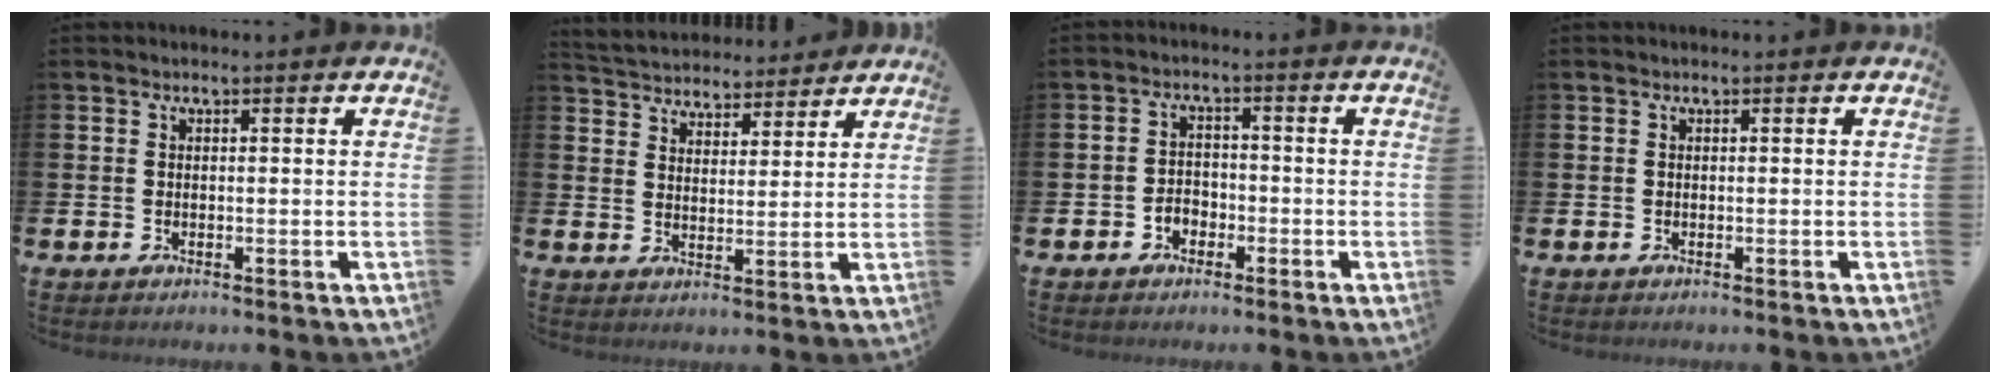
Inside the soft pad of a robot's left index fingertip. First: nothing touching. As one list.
[{"total": 4.6, "force": [4.5, 1.2, -0.4], "torque": [-0.017, -0.027, 0.080]}, {"total": 2.4, "force": [-1.5, 1.7, 0.7], "torque": [-0.015, 0.004, -0.034]}, {"total": 0.0}]